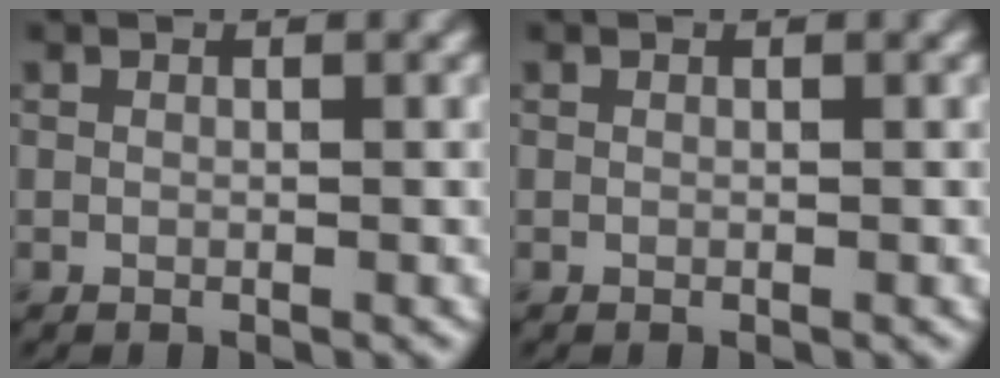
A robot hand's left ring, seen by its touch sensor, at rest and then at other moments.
{"total": 0.0}